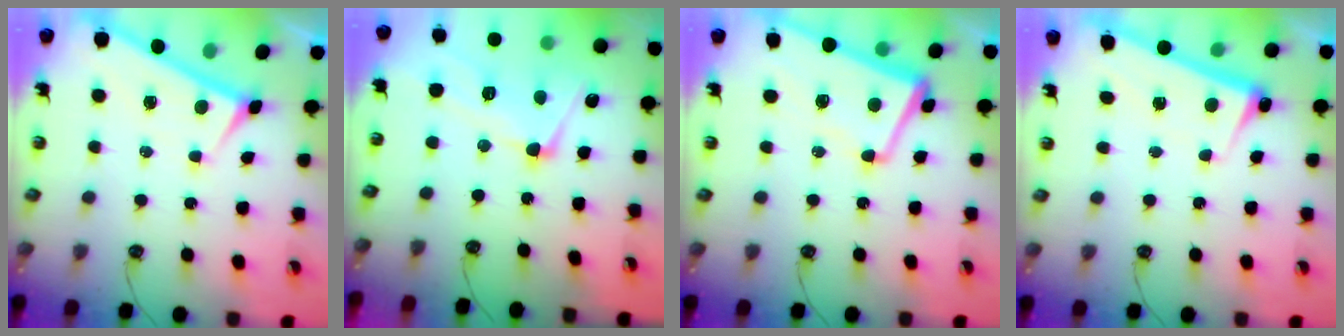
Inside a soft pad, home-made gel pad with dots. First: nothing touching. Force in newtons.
{"total": 4.9, "press": 4.7, "slide": 1.4}
{"total": 2.8, "press": 2.3, "slide": 1.6}
{"total": 1.0, "press": 0.6, "slide": 0.8}